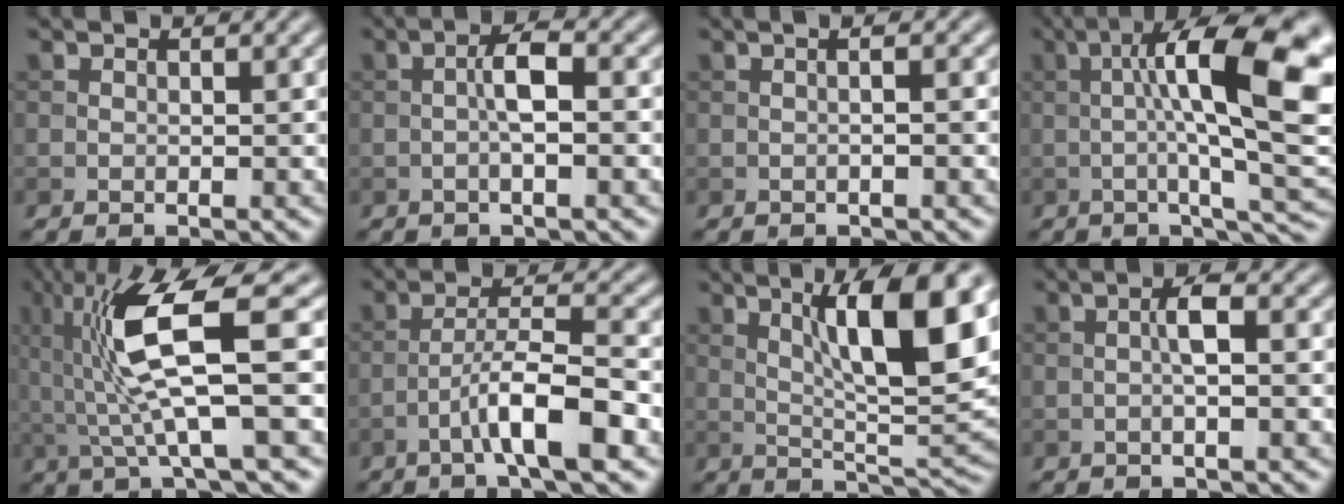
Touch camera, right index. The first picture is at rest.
{"total": 3.0, "force": [-0.5, 0.6, 2.9], "torque": [-0.053, 0.009, -0.012]}
{"total": 2.7, "force": [0.6, 1.2, 2.3], "torque": [-0.002, 0.009, -0.017]}
{"total": 16.4, "force": [1.8, 4.0, 15.8], "torque": [-0.209, 0.020, 0.034]}
{"total": 9.0, "force": [1.2, 1.7, 8.7], "torque": [-0.167, 0.002, 0.027]}
{"total": 6.1, "force": [-2.9, 0.8, 5.3], "torque": [-0.087, 0.017, -0.054]}
{"total": 10.7, "force": [3.2, 2.4, 9.9], "torque": [-0.146, -0.001, 0.057]}
{"total": 2.3, "force": [-0.3, 0.4, 2.3], "torque": [-0.043, 0.006, -0.008]}